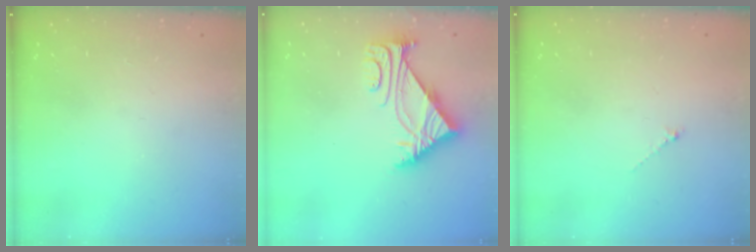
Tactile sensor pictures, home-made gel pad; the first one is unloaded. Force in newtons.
{"total": 5.4, "press": 5.3, "slide": 0.9}
{"total": 0.6, "press": 0.5, "slide": 0.3}